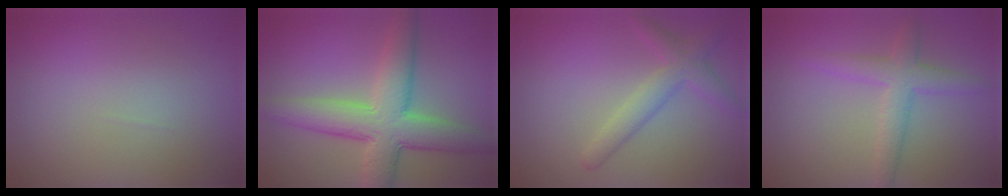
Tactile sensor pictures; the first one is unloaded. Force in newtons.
{"total": 7.7, "press": 7.7, "slide": 0.2}
{"total": 1.9, "press": 1.9, "slide": 0.2}
{"total": 3.2, "press": 3.2, "slide": 0.1}